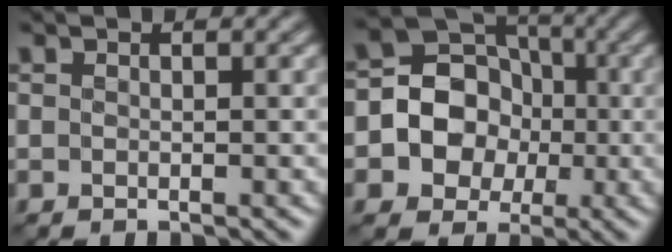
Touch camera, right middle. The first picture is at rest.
{"total": 8.8, "force": [-1.3, 7.9, 3.7], "torque": [-0.061, 0.021, -0.042]}